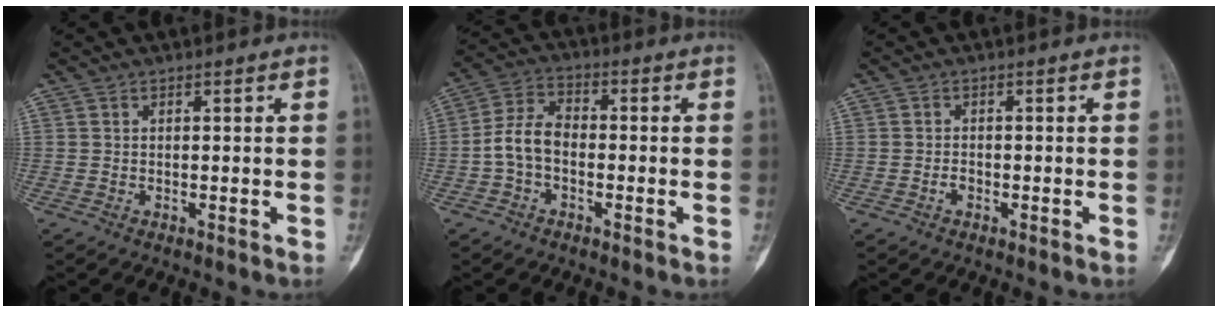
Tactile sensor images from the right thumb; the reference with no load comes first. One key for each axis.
{"total": 7.0, "fx": -1.6, "fy": 4.5, "fz": 5.1, "tx": -0.096, "ty": 0.027, "tz": -0.042}
{"total": 1.1, "fx": -0.6, "fy": 0.8, "fz": 0.6, "tx": -0.008, "ty": 0.004, "tz": -0.011}